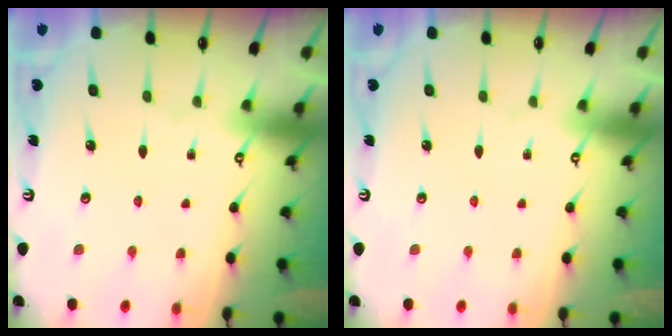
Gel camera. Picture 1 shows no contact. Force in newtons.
{"total": 0.0}